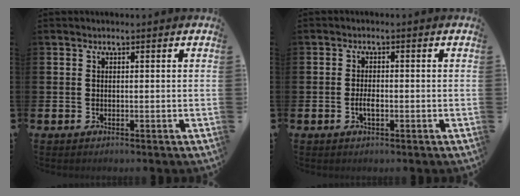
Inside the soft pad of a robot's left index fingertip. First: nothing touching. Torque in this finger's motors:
{"motor_torque": [0.32, 0.04, 0.05, 0.05]}